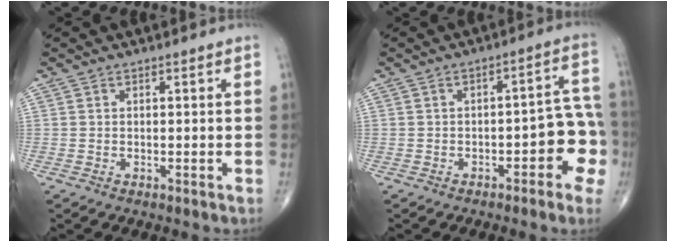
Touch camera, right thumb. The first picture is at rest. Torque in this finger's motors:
{"motor_torque": [1.13, 1.00, 0.65, -0.48, 0.17]}